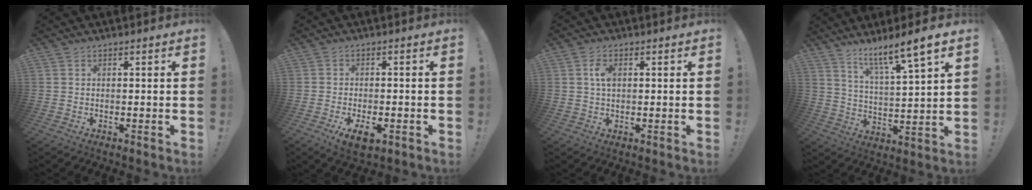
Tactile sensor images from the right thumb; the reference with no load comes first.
{"total": 5.7, "force": [-2.5, 2.4, 4.4], "torque": [-0.074, 0.003, -0.042]}
{"total": 4.0, "force": [0.9, 2.3, 3.1], "torque": [-0.051, 0.003, 0.014]}
{"total": 10.1, "force": [7.5, -0.1, 6.7], "torque": [-0.114, -0.056, 0.119]}